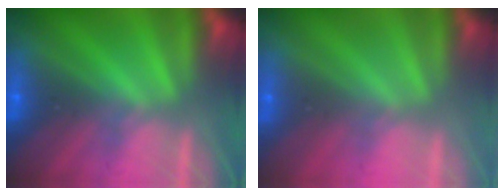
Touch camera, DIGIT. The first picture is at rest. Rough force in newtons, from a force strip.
{"total": 2.9}